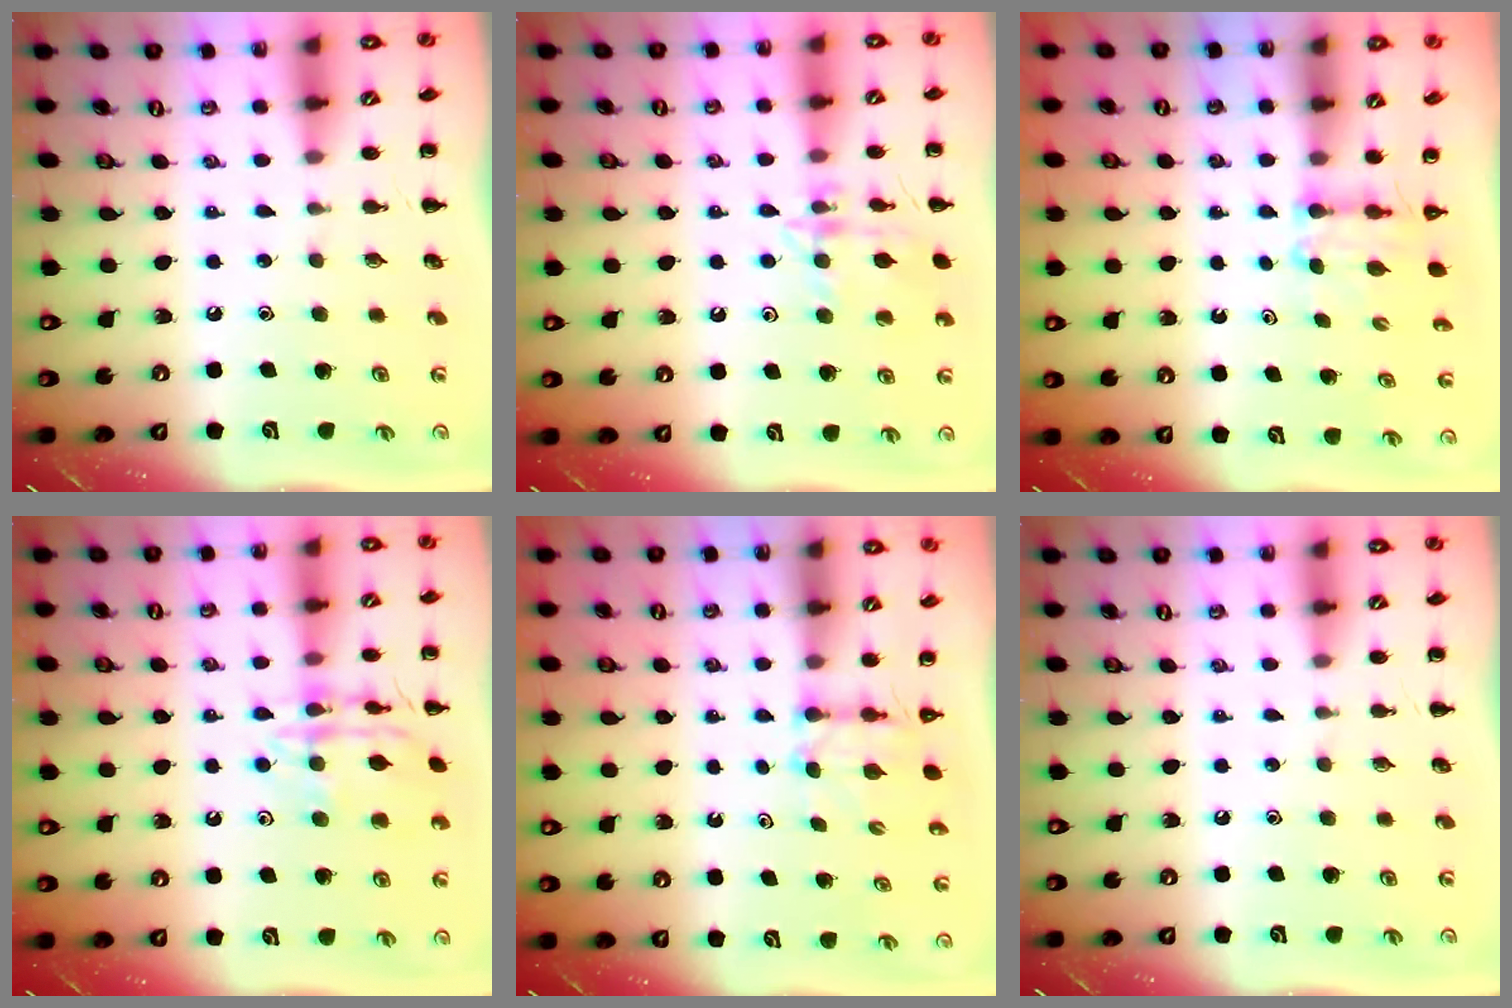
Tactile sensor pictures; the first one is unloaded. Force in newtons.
{"total": 13.8, "press": 13.7, "slide": 0.9}
{"total": 2.7, "press": 2.5, "slide": 1.1}
{"total": 13.5, "press": 13.5, "slide": 0.9}
{"total": 2.8, "press": 2.6, "slide": 1.1}
{"total": 0.0}